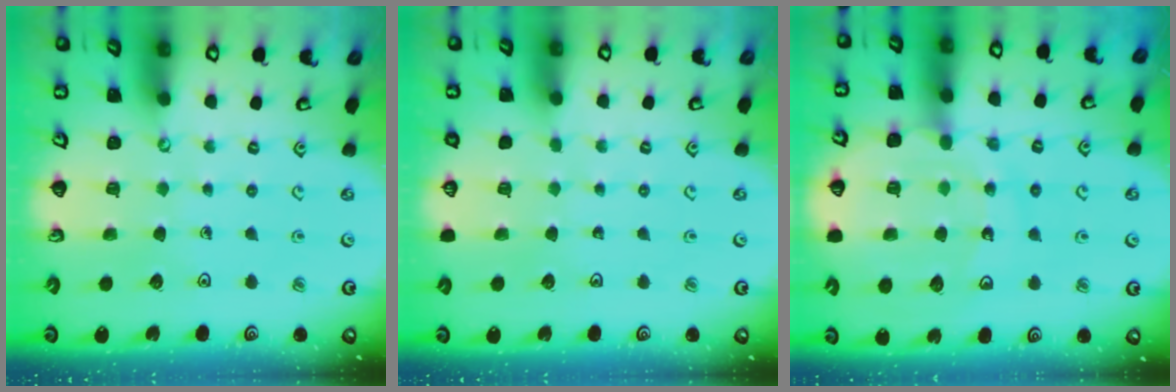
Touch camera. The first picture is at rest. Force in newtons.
{"total": 0.0}
{"total": 13.2, "press": 12.9, "slide": 2.7}